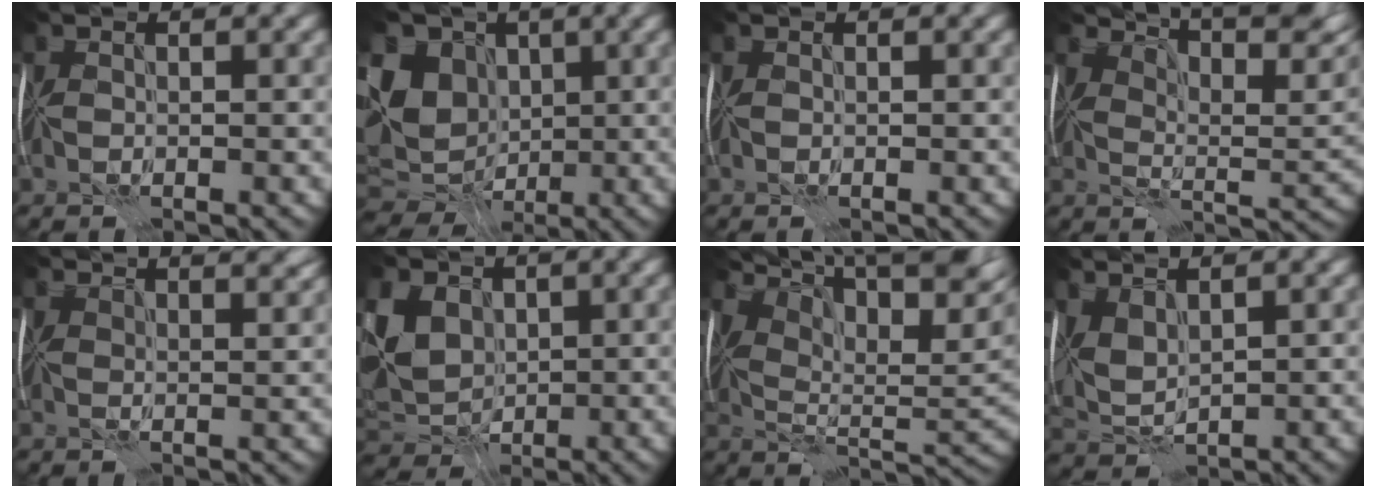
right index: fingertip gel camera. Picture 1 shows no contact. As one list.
[{"total": 12.5, "force": [1.5, 10.2, 7.1], "torque": [-0.161, 0.011, 0.013]}, {"total": 0.0}, {"total": 8.2, "force": [6.5, 1.4, 4.7], "torque": [-0.080, 0.007, 0.097]}, {"total": 6.4, "force": [5.3, 1.9, 3.1], "torque": [-0.026, 0.025, 0.046]}, {"total": 5.7, "force": [1.1, 4.5, 3.2], "torque": [-0.089, 0.001, 0.018]}, {"total": 11.4, "force": [6.5, 4.1, 8.4], "torque": [-0.146, 0.014, 0.106]}, {"total": 3.0, "force": [1.7, 1.2, 2.2], "torque": [-0.060, 0.006, 0.034]}]